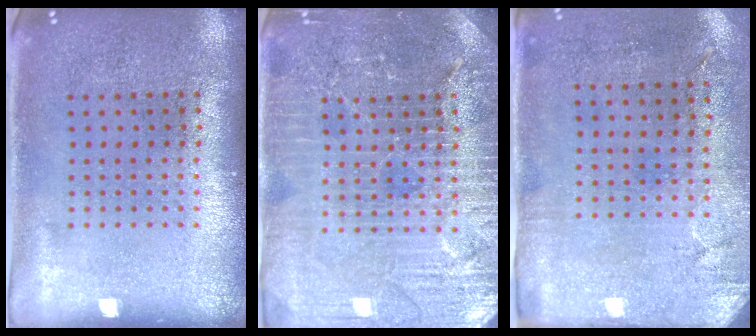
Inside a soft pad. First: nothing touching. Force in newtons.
{"total": 4.4, "press": 4.2, "slide": 1.5}
{"total": 2.9, "press": 2.3, "slide": 1.7}